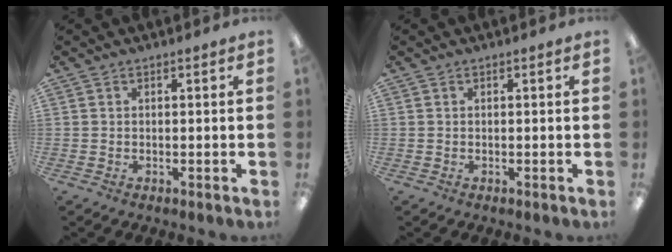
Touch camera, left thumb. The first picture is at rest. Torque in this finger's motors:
{"motor_torque": [0.00, 0.00, 0.00, 0.00, 0.00]}